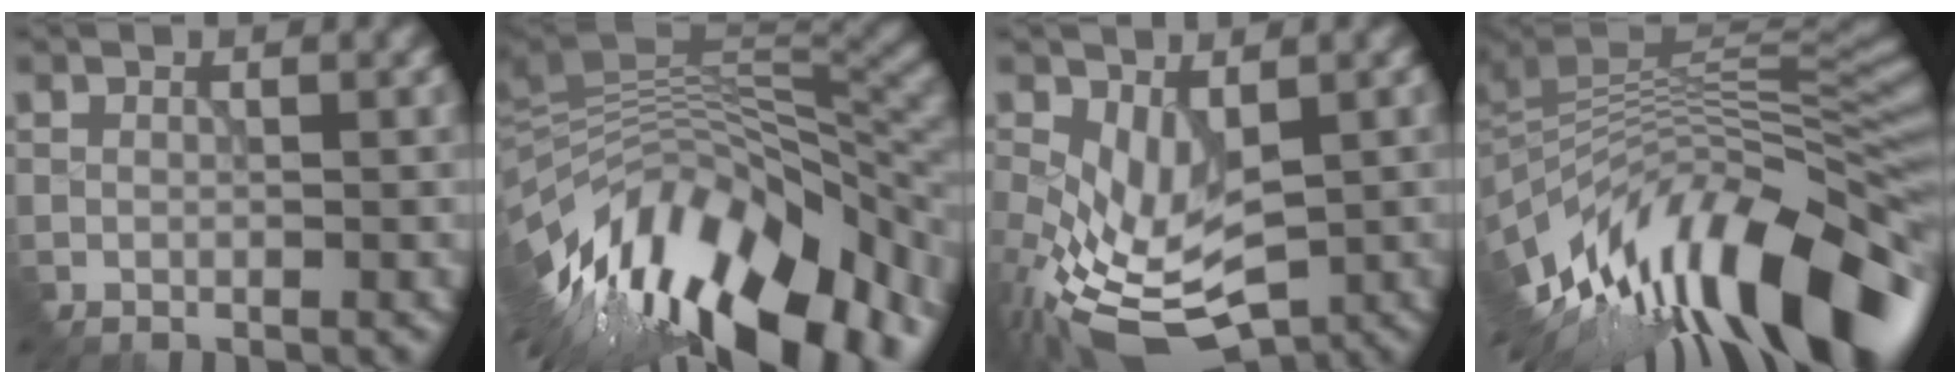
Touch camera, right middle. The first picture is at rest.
{"total": 15.2, "force": [-6.7, 6.6, 11.9], "torque": [-0.203, 0.008, -0.111]}
{"total": 7.0, "force": [-1.6, 3.8, 5.6], "torque": [-0.141, -0.012, -0.026]}
{"total": 14.6, "force": [-5.5, 5.3, 12.4], "torque": [-0.209, 0.020, -0.088]}